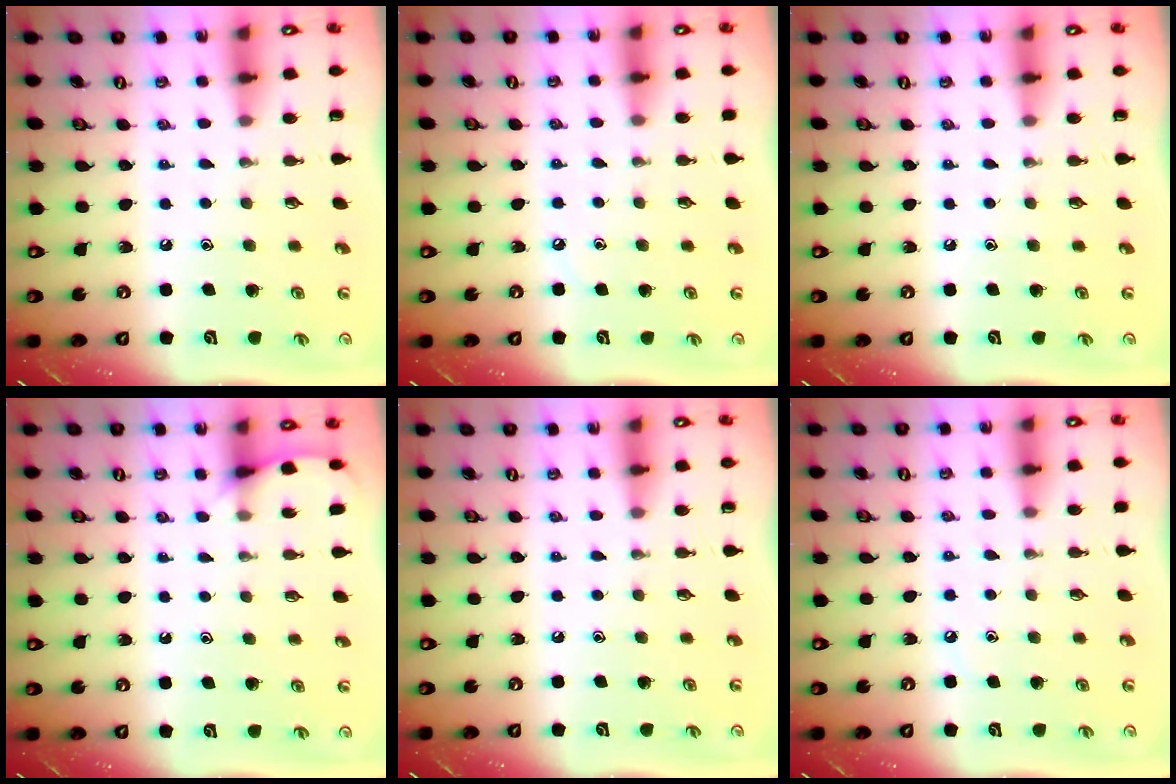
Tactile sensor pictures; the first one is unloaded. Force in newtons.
{"total": 2.2, "press": 2.2, "slide": 0.3}
{"total": 0.0}
{"total": 4.5, "press": 4.5, "slide": 0.4}
{"total": 0.0}
{"total": 4.4, "press": 4.3, "slide": 0.7}